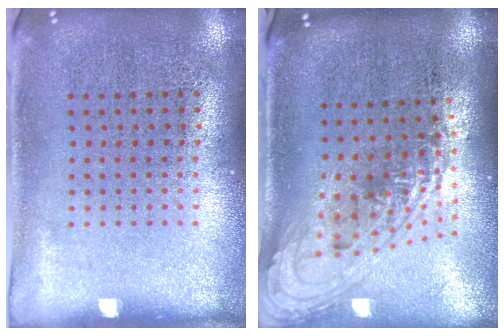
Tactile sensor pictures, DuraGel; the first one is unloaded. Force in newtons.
{"total": 1.9, "press": 1.4, "slide": 1.3}